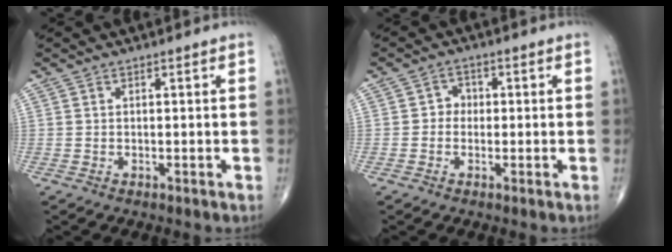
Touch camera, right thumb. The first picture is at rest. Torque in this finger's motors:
{"motor_torque": [-0.31, -0.32, 0.21, 0.12, 0.04]}